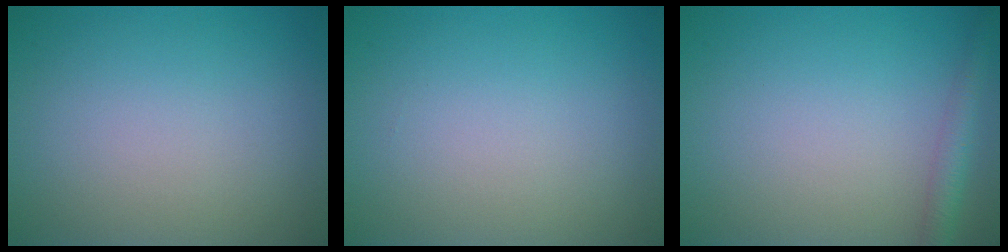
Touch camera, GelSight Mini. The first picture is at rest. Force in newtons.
{"total": 0.0}
{"total": 2.2, "press": 2.2, "slide": 0.1}